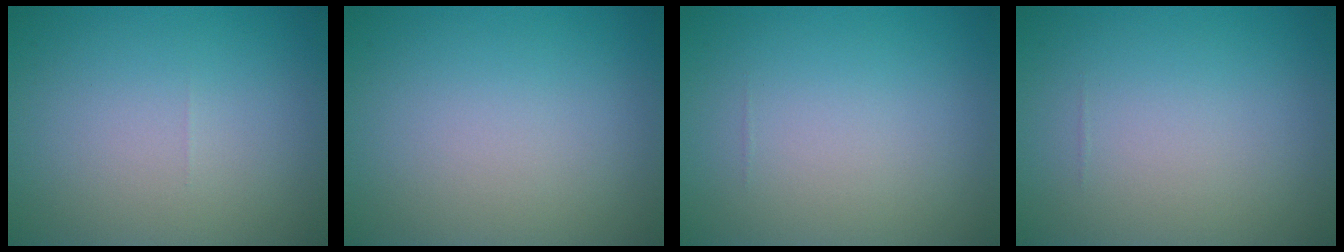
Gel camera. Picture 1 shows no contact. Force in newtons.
{"total": 0.0}
{"total": 0.0}
{"total": 0.0}